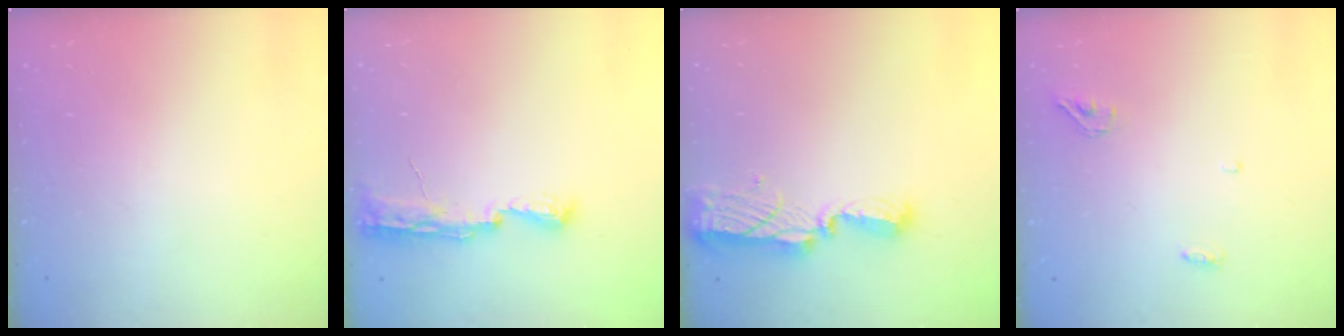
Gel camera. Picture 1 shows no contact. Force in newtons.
{"total": 8.0, "press": 8.0, "slide": 0.8}
{"total": 8.3, "press": 8.3, "slide": 0.8}
{"total": 3.8, "press": 3.5, "slide": 1.4}